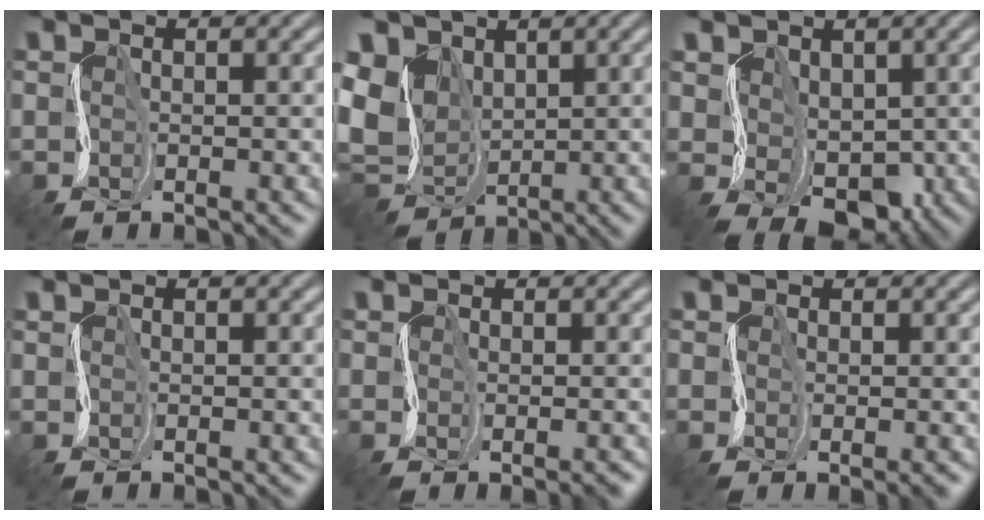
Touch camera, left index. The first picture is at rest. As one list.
[{"total": 5.1, "force": [1.1, 4.6, 1.9], "torque": [-0.070, 0.008, 0.007]}, {"total": 3.6, "force": [-0.7, 3.1, 1.7], "torque": [-0.035, 0.000, -0.021]}, {"total": 0.0}, {"total": 1.8, "force": [-1.2, 0.9, 0.9], "torque": [-0.010, -0.005, -0.014]}, {"total": 1.0, "force": [-0.7, 0.4, 0.6], "torque": [-0.015, -0.002, -0.017]}]